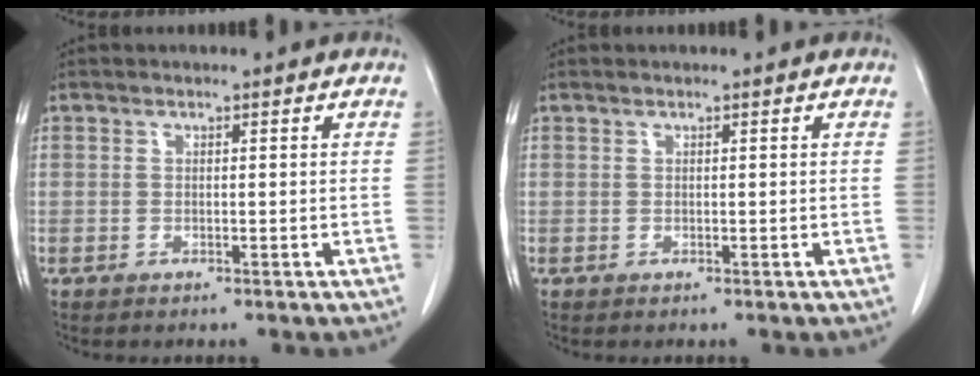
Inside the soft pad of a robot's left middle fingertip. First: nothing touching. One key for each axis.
{"total": 0.0}